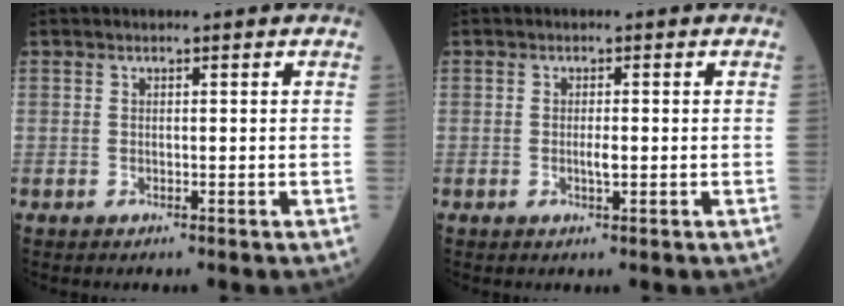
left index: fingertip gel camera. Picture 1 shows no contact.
{"total": 1.4, "force": [-0.4, 0.1, 1.3], "torque": [-0.024, -0.005, -0.008]}